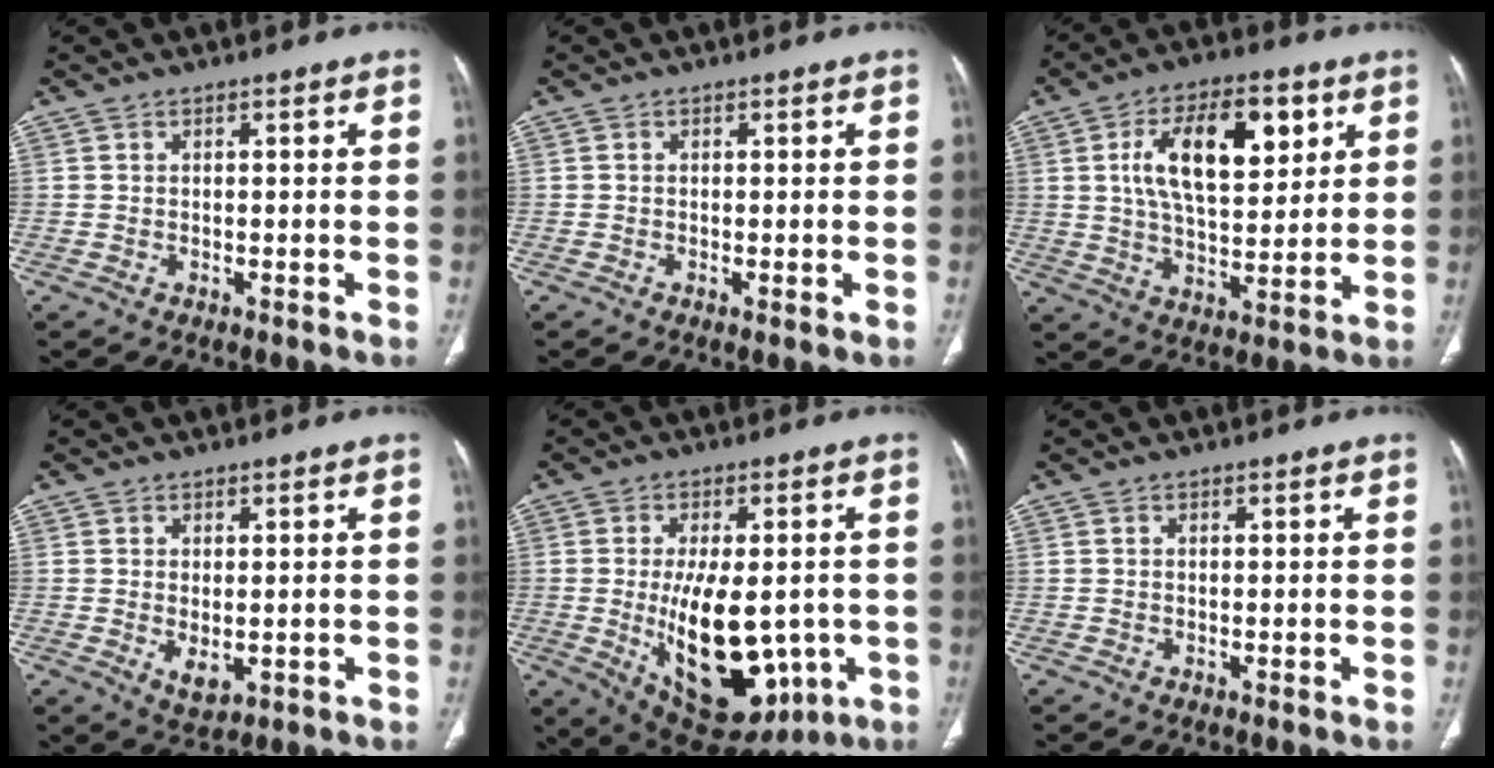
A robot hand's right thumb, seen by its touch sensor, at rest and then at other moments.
{"total": 0.6, "force": [-0.1, 0.0, 0.6], "torque": [-0.015, -0.005, -0.003]}
{"total": 16.6, "force": [5.6, 8.0, 13.4], "torque": [-0.195, -0.013, 0.096]}
{"total": 3.4, "force": [-0.4, 1.9, 2.8], "torque": [-0.044, -0.011, 0.005]}
{"total": 19.9, "force": [-3.1, 10.5, 16.6], "torque": [-0.238, -0.019, -0.013]}
{"total": 0.0}